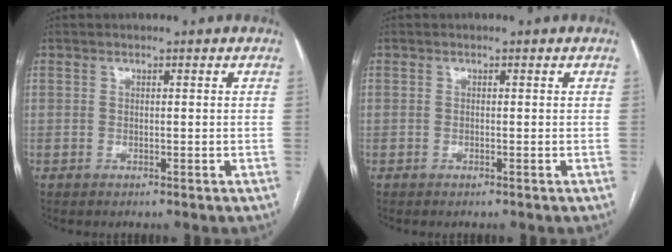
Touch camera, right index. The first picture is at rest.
{"total": 0.0}